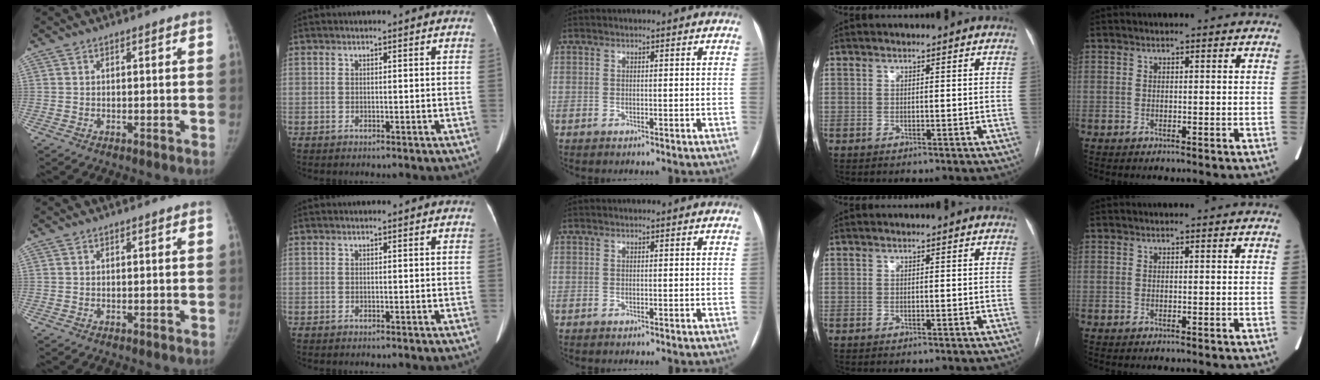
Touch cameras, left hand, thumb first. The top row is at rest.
{}